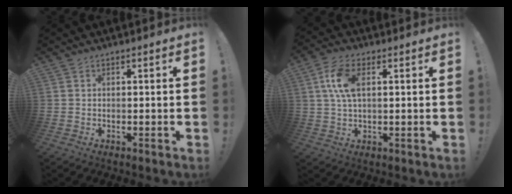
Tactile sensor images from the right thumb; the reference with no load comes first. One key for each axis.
{"total": 9.2, "fx": 2.2, "fy": 5.1, "fz": 7.4, "tx": -0.153, "ty": 0.002, "tz": 0.039}